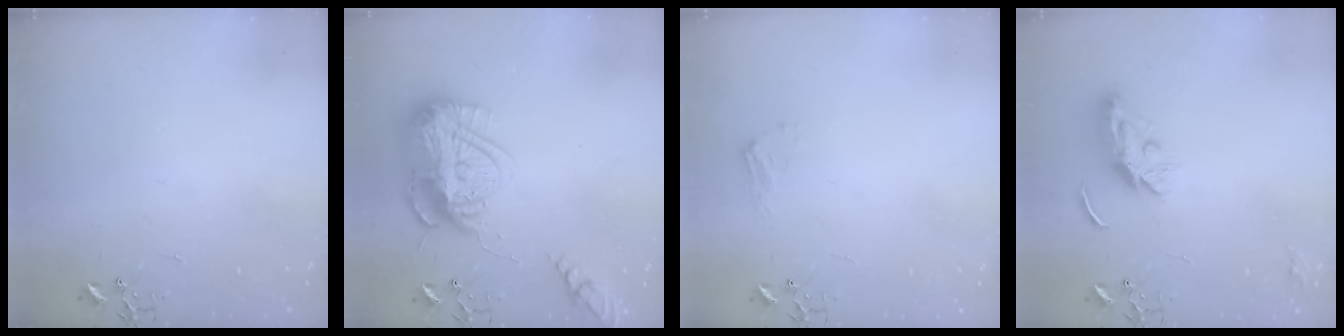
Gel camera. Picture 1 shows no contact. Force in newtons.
{"total": 18.9, "press": 18.9, "slide": 1.6}
{"total": 7.2, "press": 7.2, "slide": 0.8}
{"total": 7.7, "press": 7.7, "slide": 0.2}